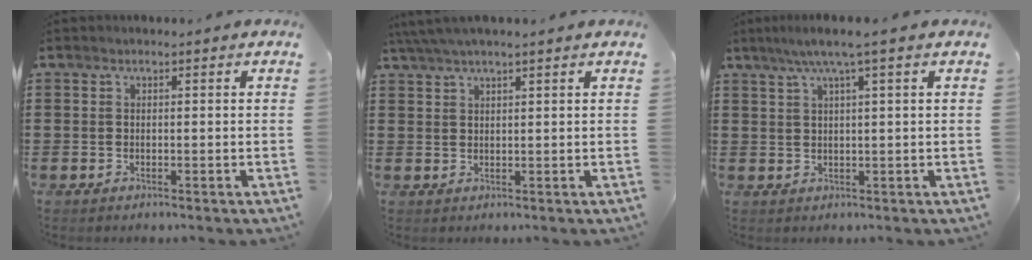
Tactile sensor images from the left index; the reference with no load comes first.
{"total": 3.0, "force": [2.4, 0.1, 1.8], "torque": [-0.041, 0.001, 0.045]}
{"total": 3.9, "force": [2.0, -0.4, 3.3], "torque": [-0.068, -0.001, 0.032]}